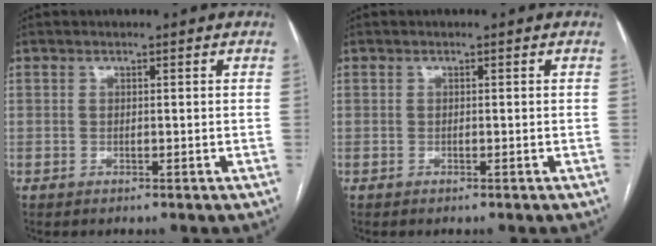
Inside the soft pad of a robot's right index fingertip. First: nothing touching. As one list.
[{"total": 0.0}]